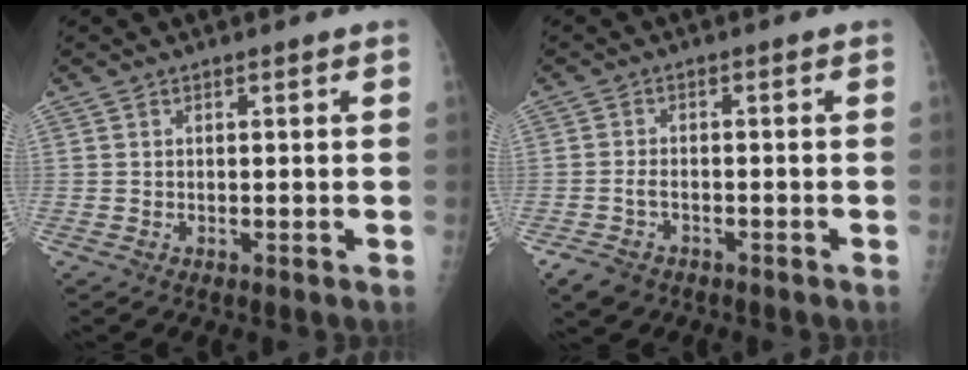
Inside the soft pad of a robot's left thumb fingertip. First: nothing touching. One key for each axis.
{"total": 4.8, "fx": -2.9, "fy": 3.1, "fz": 2.3, "tx": -0.052, "ty": 0.012, "tz": -0.047}